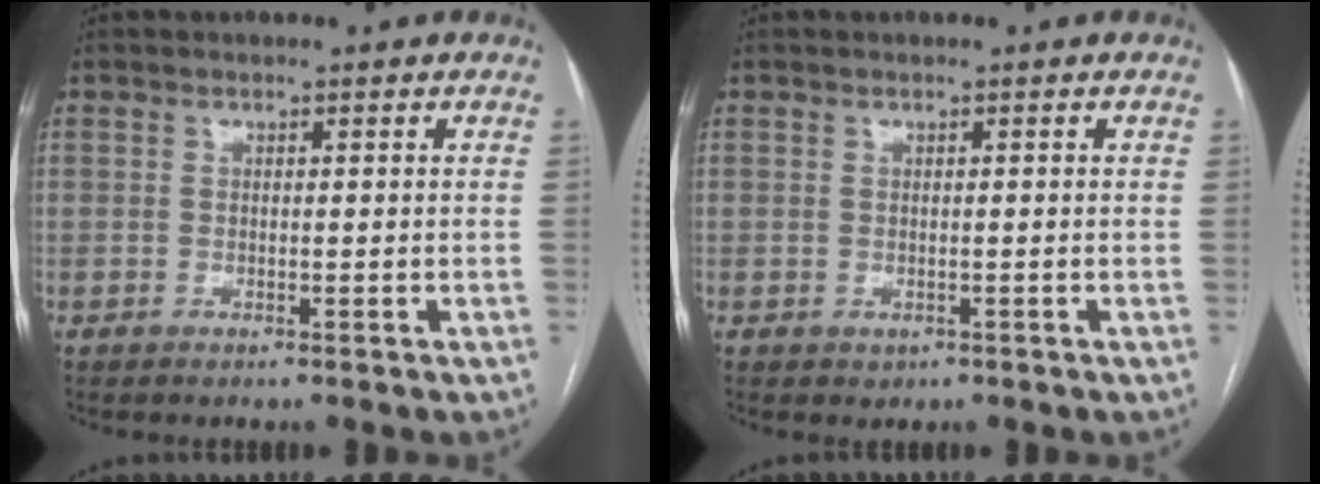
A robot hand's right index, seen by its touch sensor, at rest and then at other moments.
{"total": 0.7, "force": [-0.1, 0.6, 0.3], "torque": [-0.005, 0.000, 0.003]}